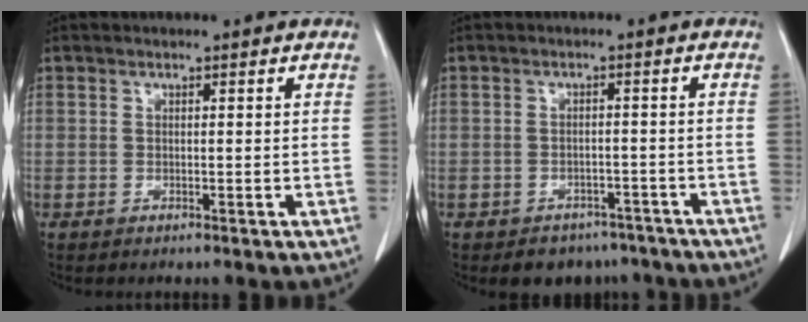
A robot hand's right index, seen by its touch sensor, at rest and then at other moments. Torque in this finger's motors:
{"motor_torque": [-0.13, -0.21, -0.15, -0.04]}